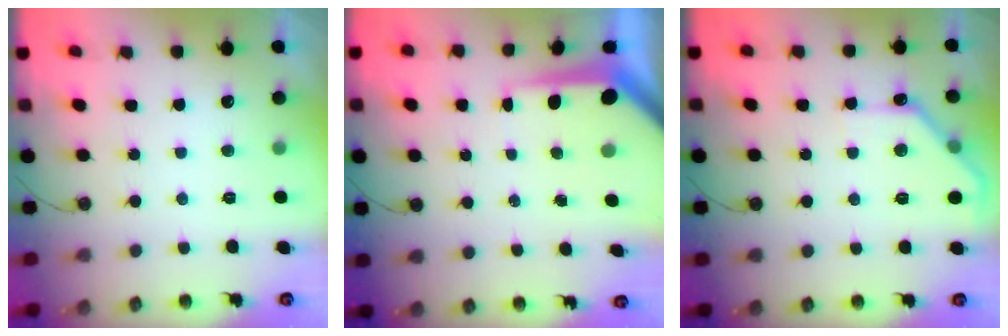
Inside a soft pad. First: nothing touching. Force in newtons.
{"total": 7.8, "press": 7.8, "slide": 0.5}
{"total": 9.8, "press": 9.8, "slide": 0.2}